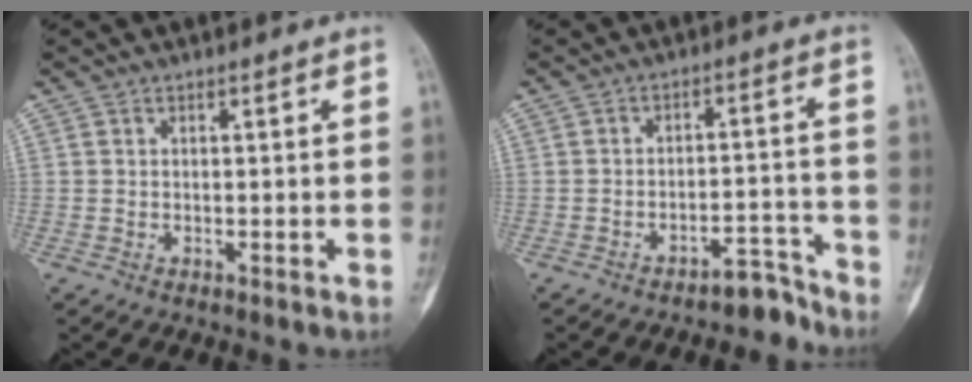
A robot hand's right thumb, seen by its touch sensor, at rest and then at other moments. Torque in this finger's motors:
{"motor_torque": [0.91, 0.03, 0.41, -0.62, 0.07]}